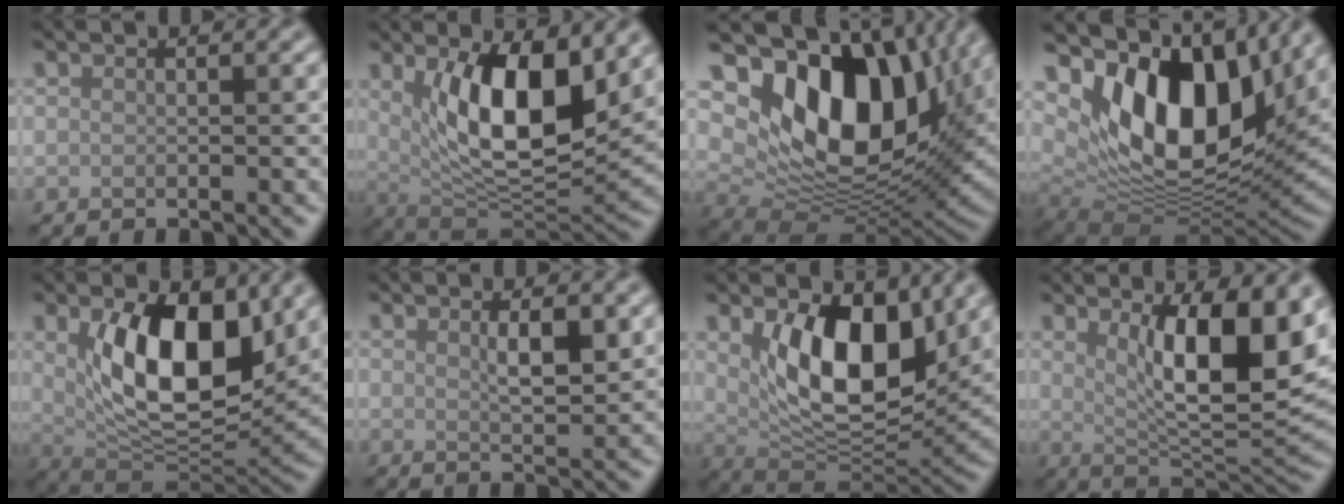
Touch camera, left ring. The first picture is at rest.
{"total": 10.2, "force": [2.5, 4.0, 9.0], "torque": [-0.144, -0.019, 0.049]}
{"total": 15.1, "force": [4.7, 9.1, 11.1], "torque": [-0.177, -0.007, 0.088]}
{"total": 14.4, "force": [5.2, 7.8, 10.9], "torque": [-0.173, -0.006, 0.092]}
{"total": 10.8, "force": [2.5, 5.3, 9.0], "torque": [-0.140, -0.015, 0.047]}
{"total": 2.7, "force": [0.9, 0.7, 2.4], "torque": [-0.040, -0.004, 0.018]}
{"total": 9.8, "force": [2.7, 5.2, 7.9], "torque": [-0.123, -0.021, 0.048]}
{"total": 10.6, "force": [2.7, 3.4, 9.7], "torque": [-0.147, -0.009, 0.049]}